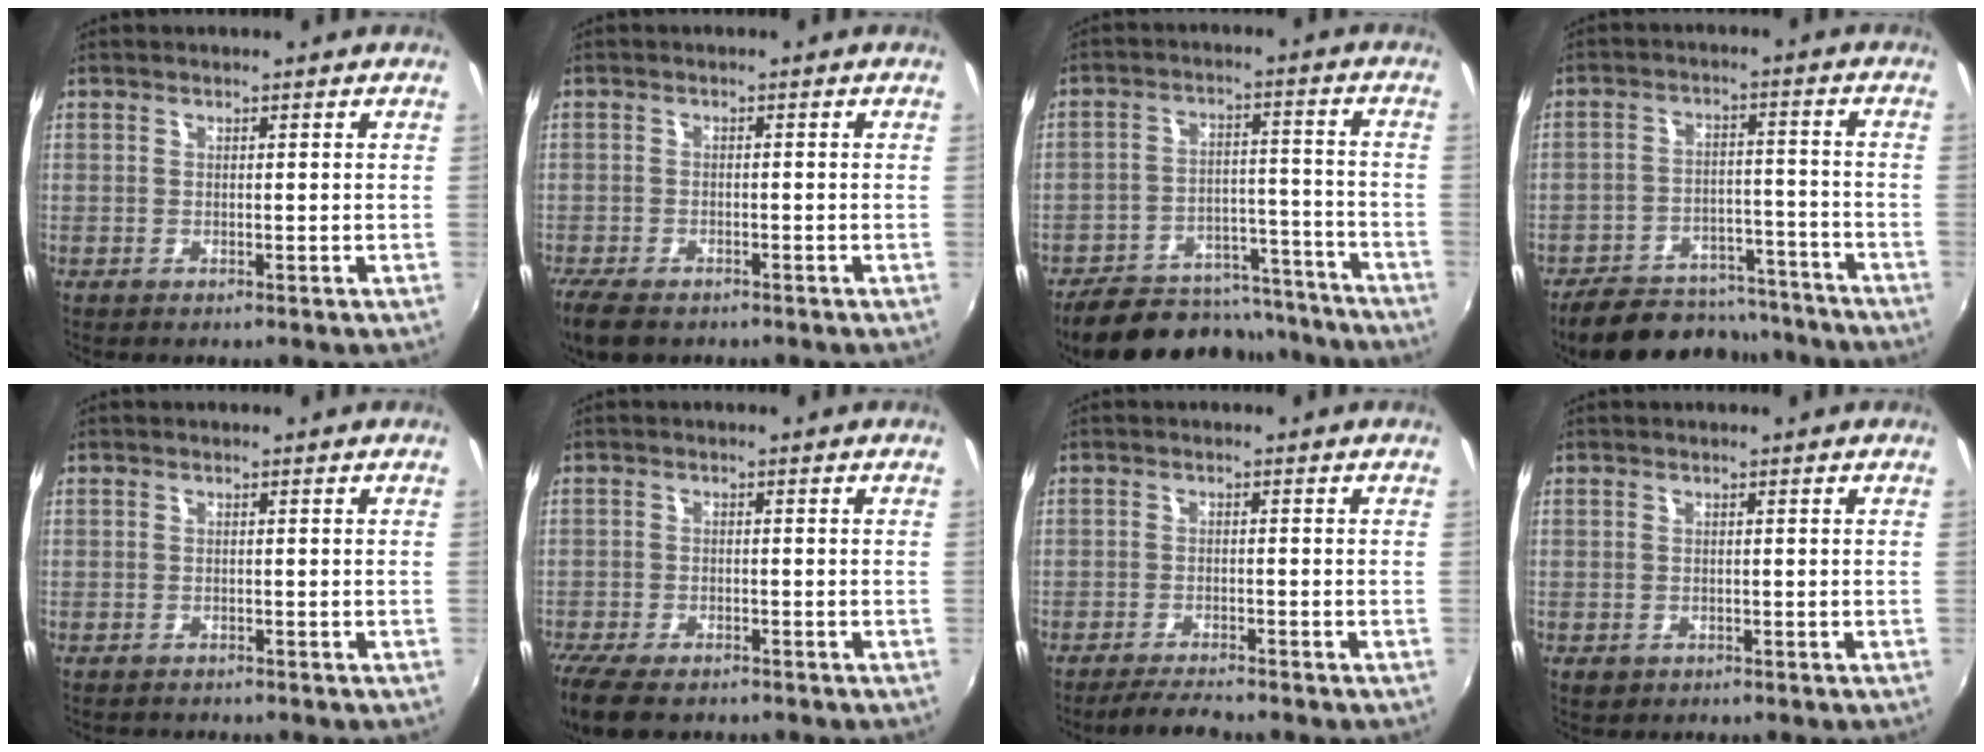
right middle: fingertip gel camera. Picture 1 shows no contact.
{"total": 5.4, "force": [-4.2, 2.0, 2.7], "torque": [-0.075, -0.022, -0.080]}
{"total": 20.7, "force": [-18.1, 7.4, 6.8], "torque": [-0.137, 0.032, -0.231]}
{"total": 17.9, "force": [-15.5, 6.6, 6.0], "torque": [-0.129, 0.026, -0.201]}
{"total": 0.7, "force": [-0.6, 0.1, -0.3], "torque": [0.002, 0.000, -0.009]}
{"total": 8.6, "force": [-6.8, 2.9, 4.4], "torque": [-0.112, -0.037, -0.124]}
{"total": 4.4, "force": [-4.1, 0.2, 1.8], "torque": [-0.051, -0.011, -0.072]}
{"total": 0.9, "force": [-0.2, 0.8, 0.3], "torque": [-0.006, -0.001, 0.001]}